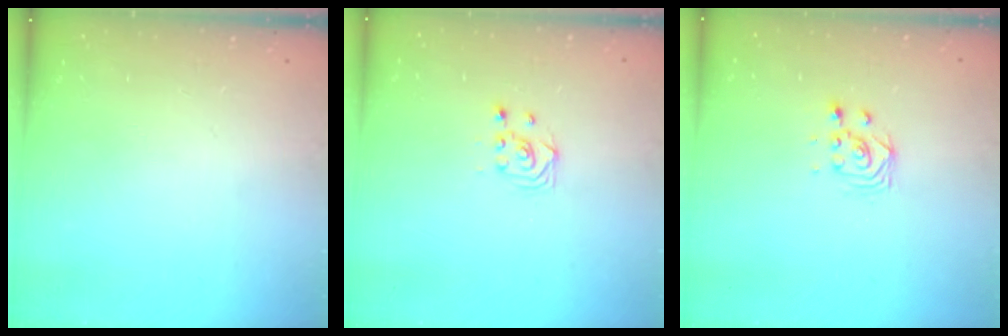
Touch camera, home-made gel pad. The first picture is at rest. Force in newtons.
{"total": 3.4, "press": 3.4, "slide": 0.5}
{"total": 2.8, "press": 2.8, "slide": 0.3}